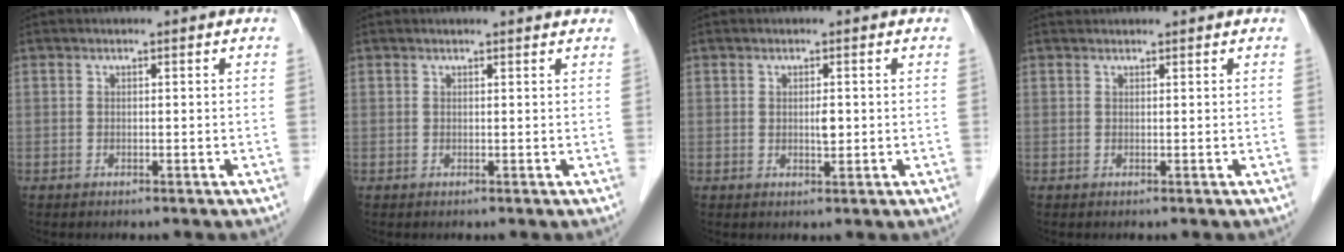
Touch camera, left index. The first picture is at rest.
{"total": 2.5, "force": [2.4, 0.2, 0.5], "torque": [-0.012, 0.008, 0.022]}
{"total": 1.5, "force": [0.1, 0.6, 1.3], "torque": [-0.023, -0.002, 0.003]}
{"total": 1.2, "force": [1.2, 0.2, 0.1], "torque": [-0.006, 0.021, 0.024]}